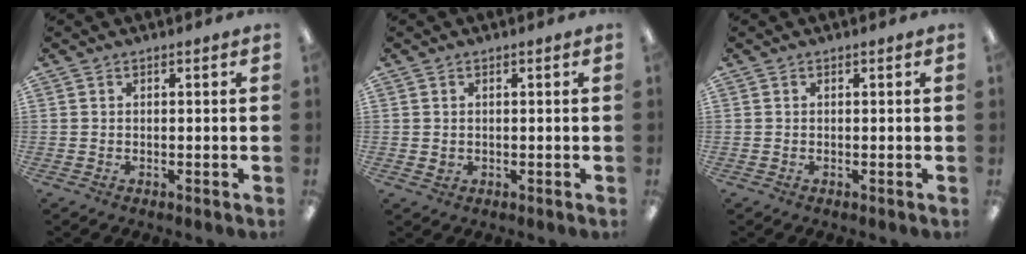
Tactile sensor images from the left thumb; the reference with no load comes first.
{"total": 1.0, "force": [0.3, 0.9, 0.3], "torque": [0.002, 0.001, 0.003]}
{"total": 0.0}